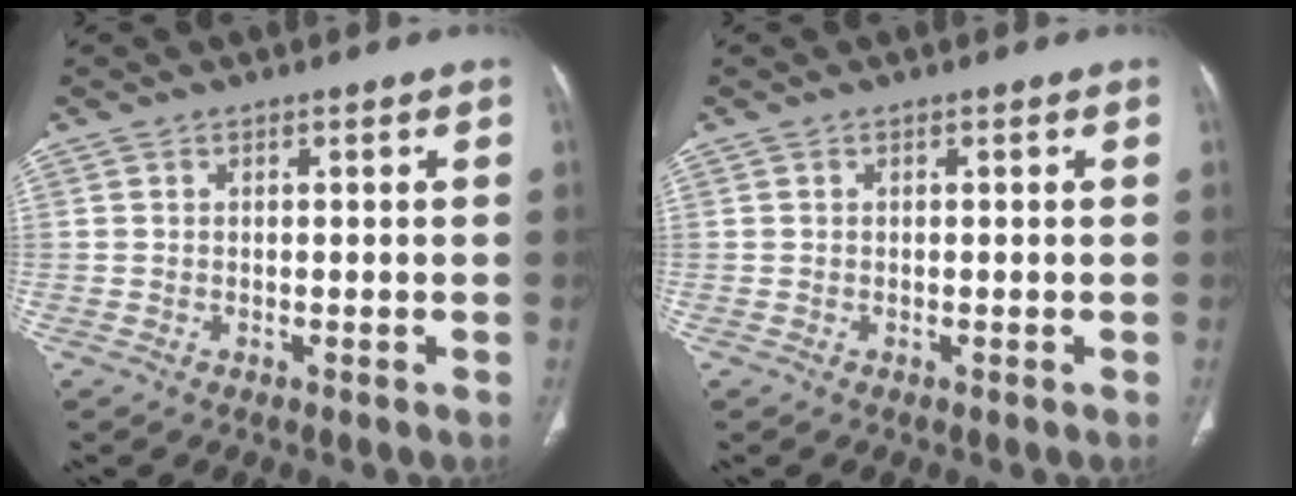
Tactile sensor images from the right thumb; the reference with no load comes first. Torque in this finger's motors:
{"motor_torque": [0.02, 0.01, -0.10, -0.02, 0.02]}